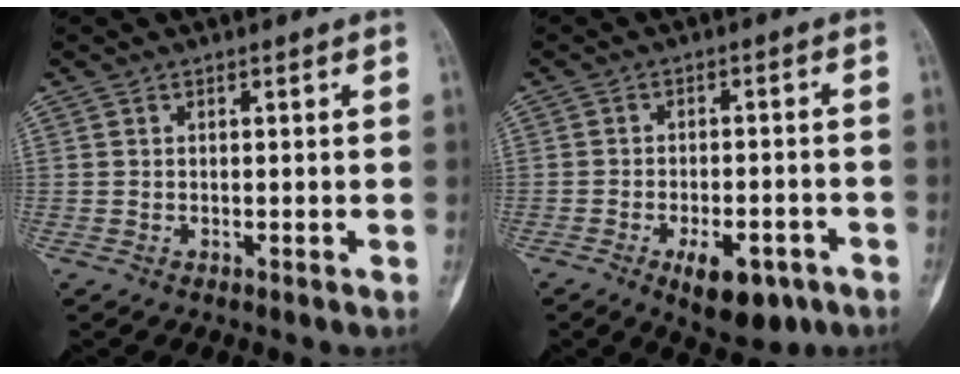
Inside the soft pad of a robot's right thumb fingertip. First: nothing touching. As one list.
[{"total": 9.4, "force": [-4.9, 4.4, 6.7], "torque": [-0.083, 0.018, -0.064]}]